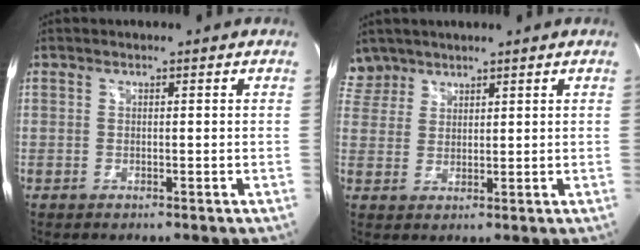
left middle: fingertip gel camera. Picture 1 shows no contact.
{"total": 4.2, "force": [3.6, 2.1, -0.6], "torque": [0.017, 0.009, 0.073]}